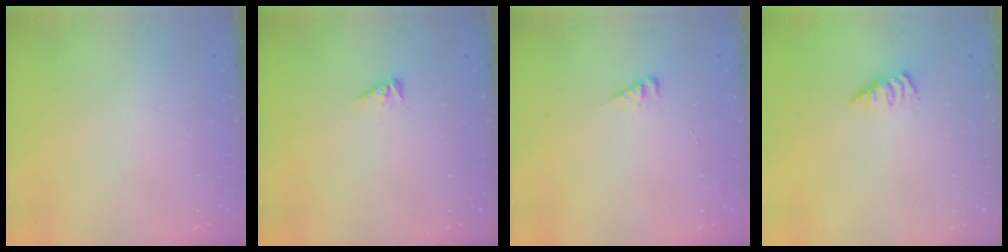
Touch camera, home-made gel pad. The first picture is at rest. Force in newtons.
{"total": 2.9, "press": 2.9, "slide": 0.4}
{"total": 3.7, "press": 3.6, "slide": 0.5}
{"total": 1.9, "press": 1.9, "slide": 0.3}